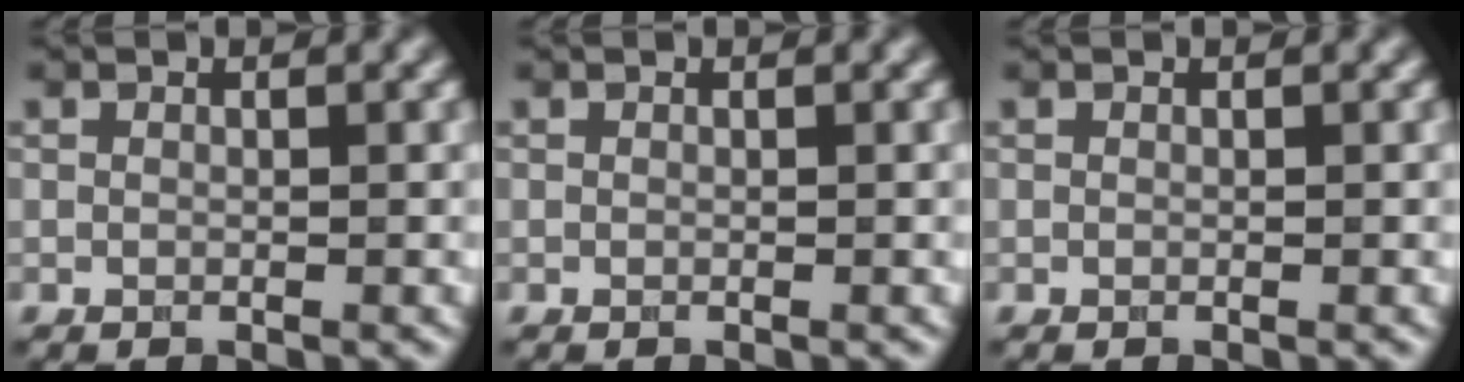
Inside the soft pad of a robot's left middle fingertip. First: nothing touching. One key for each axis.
{"total": 0.0}
{"total": 0.0}